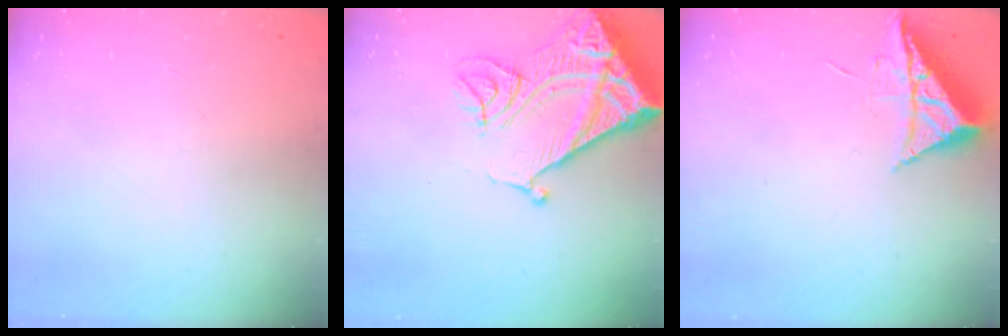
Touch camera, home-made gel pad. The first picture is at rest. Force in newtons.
{"total": 18.4, "press": 18.3, "slide": 2.4}
{"total": 7.1, "press": 7.1, "slide": 0.2}